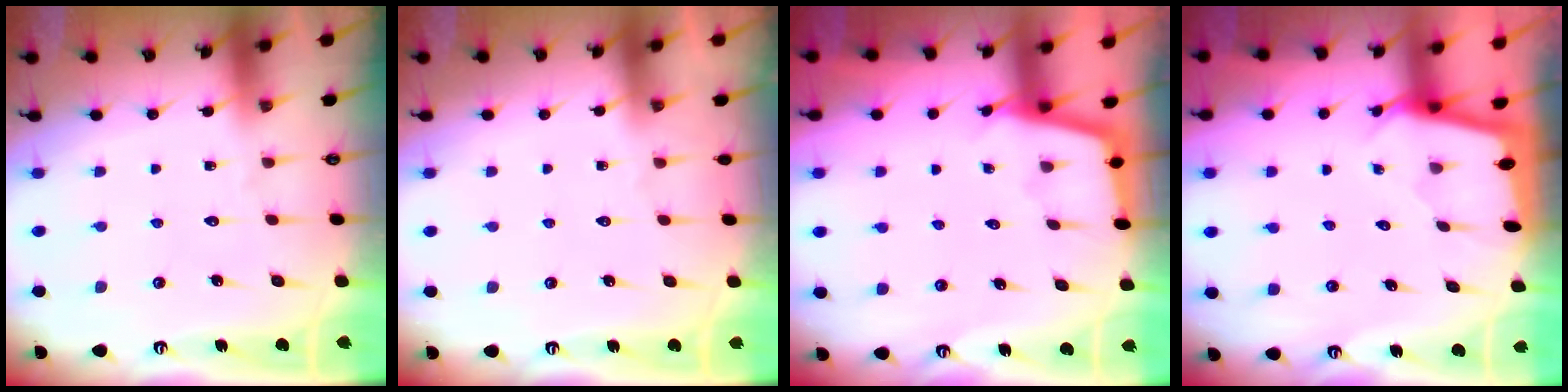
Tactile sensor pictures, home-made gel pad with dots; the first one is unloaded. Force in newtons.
{"total": 0.0}
{"total": 3.8, "press": 3.8, "slide": 0.2}
{"total": 1.7, "press": 1.7, "slide": 0.2}